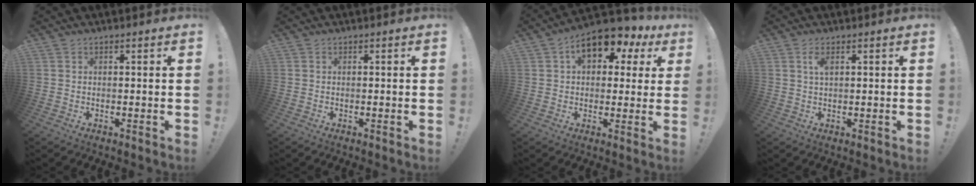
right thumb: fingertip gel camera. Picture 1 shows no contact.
{"total": 0.0}
{"total": 11.9, "force": [6.1, 6.8, 7.6], "torque": [-0.112, -0.032, 0.109]}
{"total": 3.1, "force": [1.2, 1.2, 2.5], "torque": [-0.038, -0.003, 0.018]}